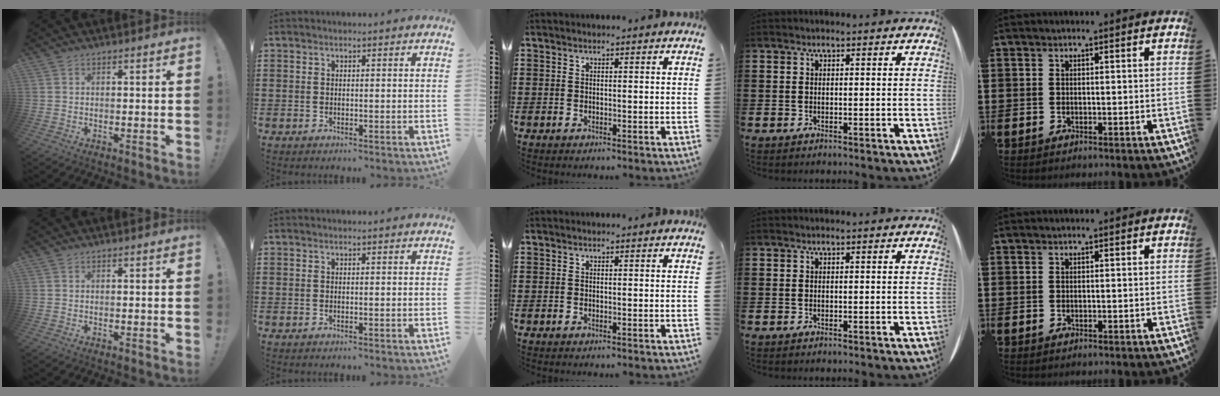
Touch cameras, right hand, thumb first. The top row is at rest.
{}